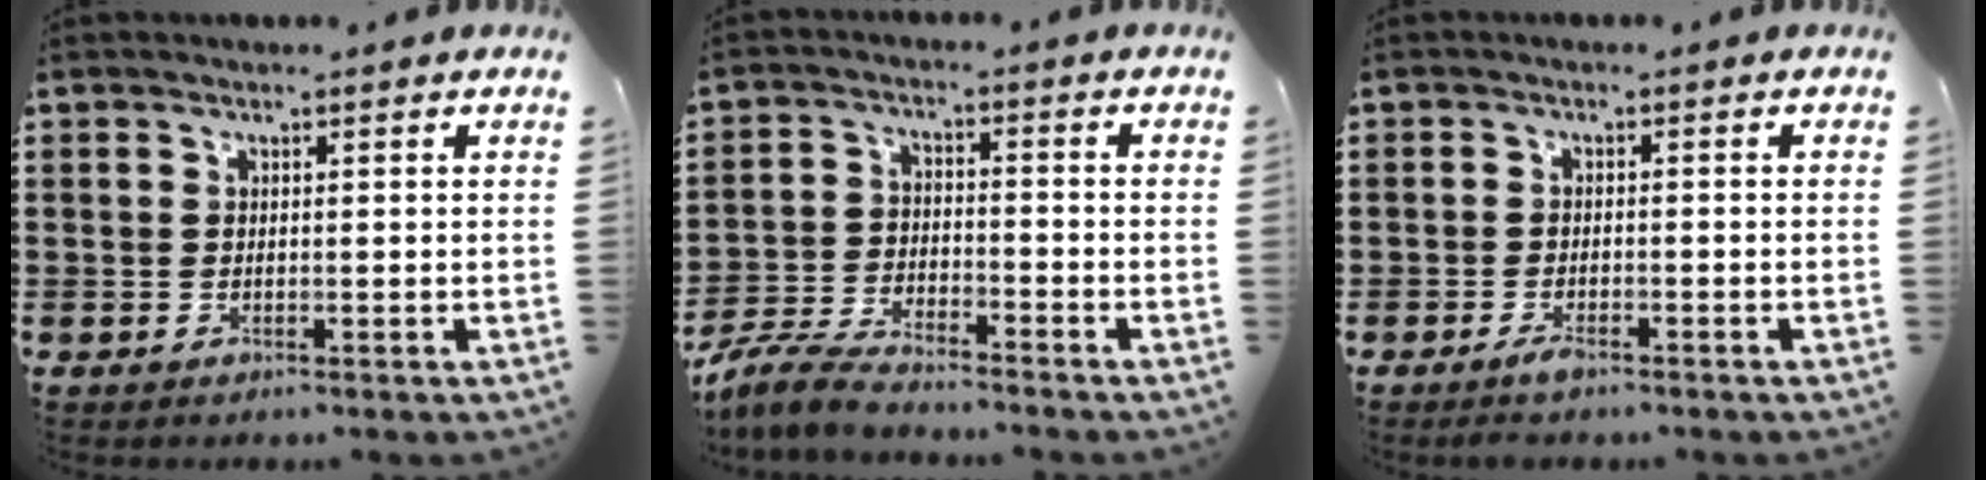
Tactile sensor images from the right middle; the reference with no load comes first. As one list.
[{"total": 5.7, "force": [-5.4, 0.7, 1.7], "torque": [-0.047, 0.001, -0.110]}, {"total": 2.0, "force": [-1.6, 0.6, 1.1], "torque": [-0.026, -0.002, -0.033]}]